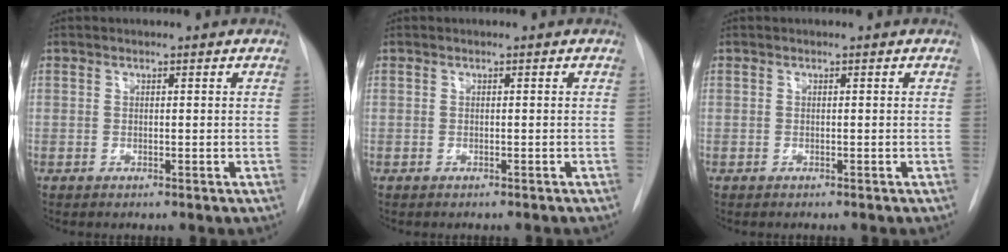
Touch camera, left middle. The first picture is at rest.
{"total": 1.2, "force": [-1.1, 0.2, 0.4], "torque": [-0.008, -0.001, -0.014]}
{"total": 0.6, "force": [-0.5, 0.1, 0.3], "torque": [0.000, 0.000, -0.008]}